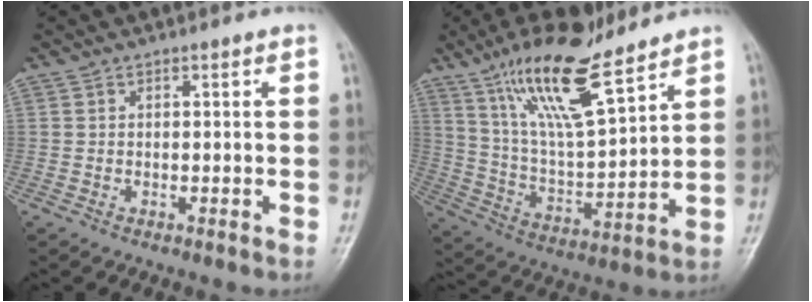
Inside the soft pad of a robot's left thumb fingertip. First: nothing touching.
{"total": 17.6, "force": [12.0, 4.6, 12.0], "torque": [-0.200, -0.055, 0.229]}